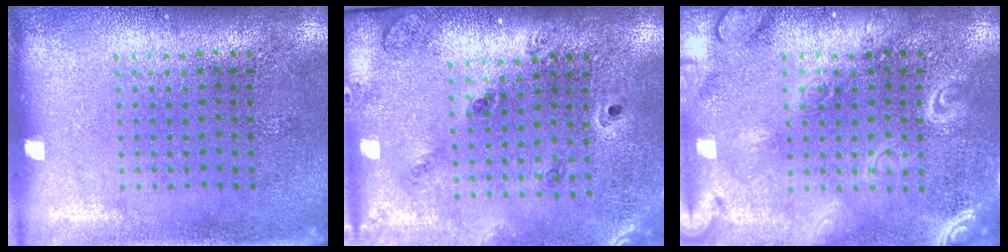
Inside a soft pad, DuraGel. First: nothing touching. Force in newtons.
{"total": 1.4, "press": 1.3, "slide": 0.2}
{"total": 3.8, "press": 3.8, "slide": 0.5}